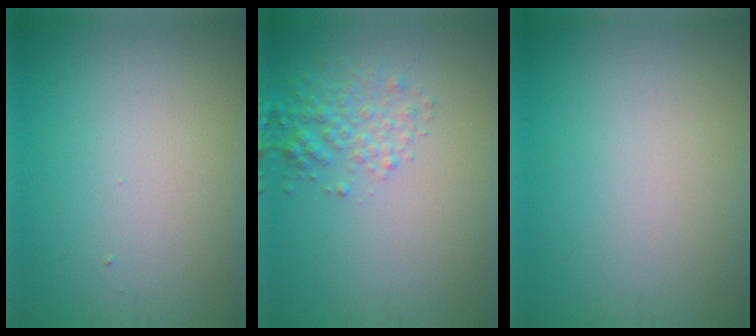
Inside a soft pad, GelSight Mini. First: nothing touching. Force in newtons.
{"total": 2.6, "press": 2.6, "slide": 0.1}
{"total": 0.0}